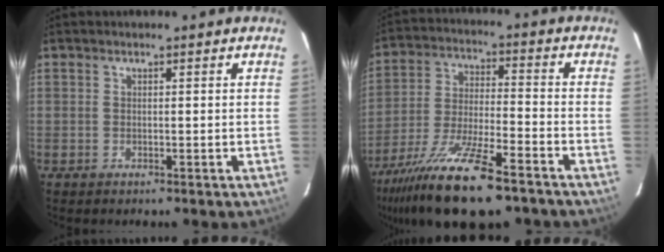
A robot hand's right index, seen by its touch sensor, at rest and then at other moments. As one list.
[{"total": 20.5, "force": [-15.2, 4.7, 12.9], "torque": [-0.260, -0.046, -0.263]}]